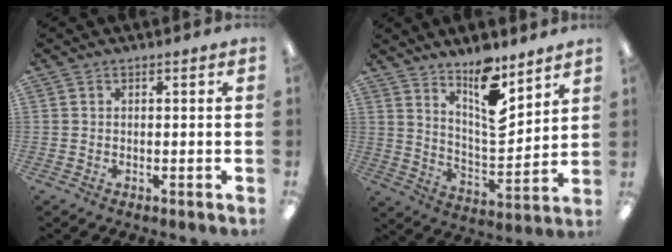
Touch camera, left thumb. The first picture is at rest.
{"total": 13.1, "force": [9.6, 4.2, 7.9], "torque": [-0.121, -0.070, 0.165]}